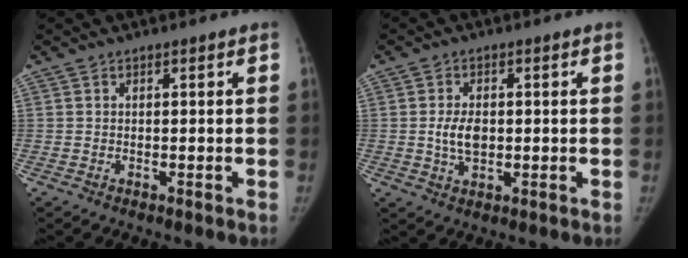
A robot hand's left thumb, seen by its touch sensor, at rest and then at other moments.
{"total": 4.6, "force": [-0.1, 2.8, 3.7], "torque": [-0.063, -0.002, 0.002]}